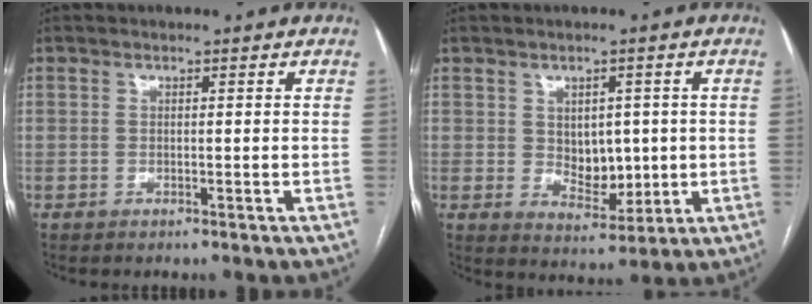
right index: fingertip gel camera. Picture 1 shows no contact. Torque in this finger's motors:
{"motor_torque": [0.18, 0.04, 0.12, 0.01]}